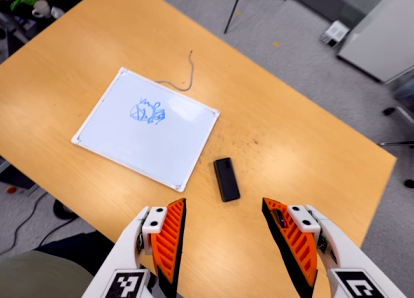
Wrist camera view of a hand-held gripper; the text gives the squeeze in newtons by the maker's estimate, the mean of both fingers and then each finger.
{"total": 0.0}